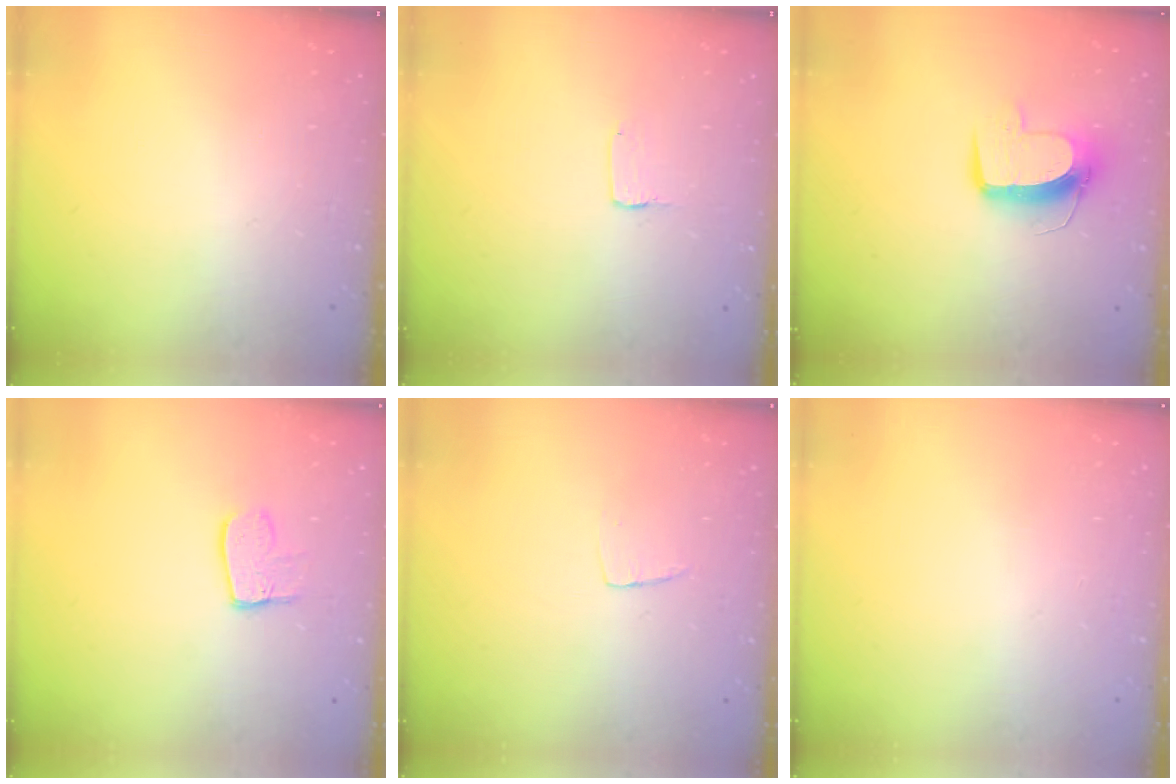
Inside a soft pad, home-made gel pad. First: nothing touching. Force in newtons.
{"total": 1.0, "press": 1.0, "slide": 0.1}
{"total": 9.8, "press": 9.8, "slide": 0.5}
{"total": 8.5, "press": 8.5, "slide": 0.7}
{"total": 3.3, "press": 3.3, "slide": 0.2}
{"total": 0.0}